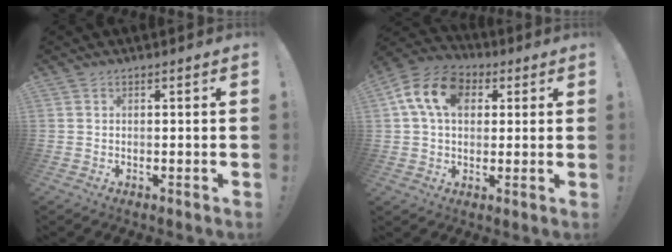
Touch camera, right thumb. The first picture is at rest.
{"total": 14.7, "force": [4.5, 10.4, 9.4], "torque": [-0.163, 0.004, 0.089]}